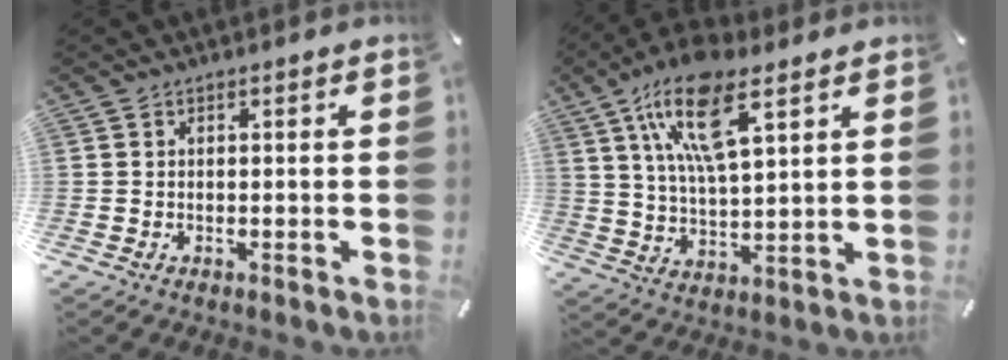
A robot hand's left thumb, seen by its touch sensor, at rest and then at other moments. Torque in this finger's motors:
{"motor_torque": [0.54, 0.80, 1.43, -1.34, 0.60]}